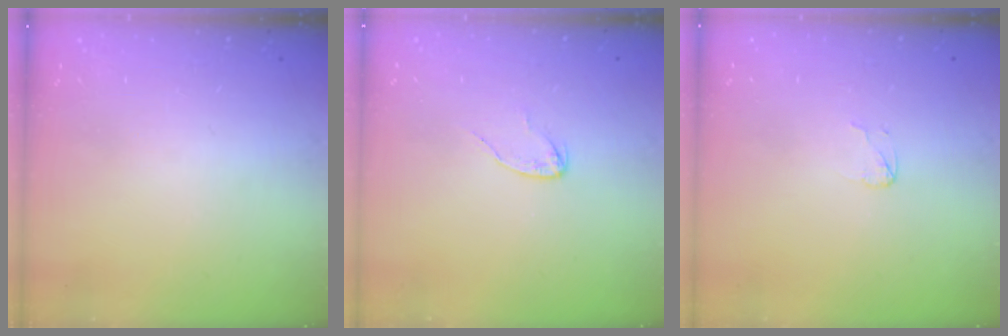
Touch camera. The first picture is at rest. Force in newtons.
{"total": 3.9, "press": 3.8, "slide": 0.4}
{"total": 2.9, "press": 2.8, "slide": 0.3}